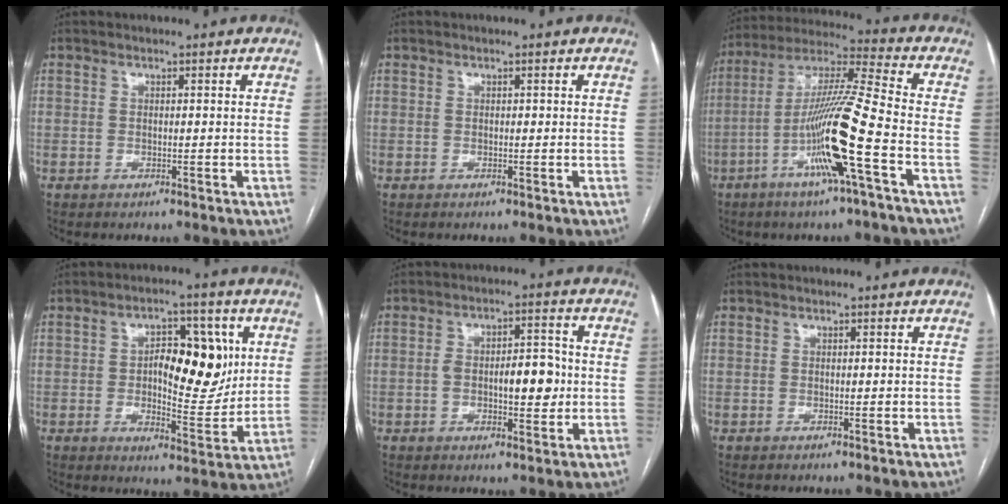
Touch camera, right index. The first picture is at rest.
{"total": 0.0}
{"total": 15.5, "force": [-5.5, -1.0, 14.5], "torque": [-0.281, -0.004, -0.108]}
{"total": 11.7, "force": [2.1, 4.9, 10.5], "torque": [-0.145, 0.014, 0.037]}
{"total": 8.2, "force": [-0.6, 3.2, 7.6], "torque": [-0.123, 0.015, -0.007]}
{"total": 0.0}